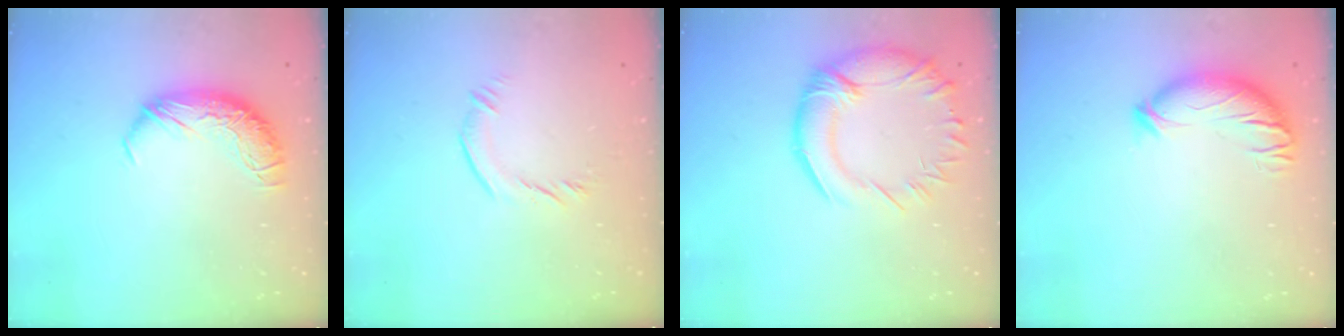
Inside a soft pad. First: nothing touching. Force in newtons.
{"total": 4.1, "press": 3.9, "slide": 1.2}
{"total": 5.7, "press": 5.0, "slide": 2.8}
{"total": 3.5, "press": 3.3, "slide": 1.3}